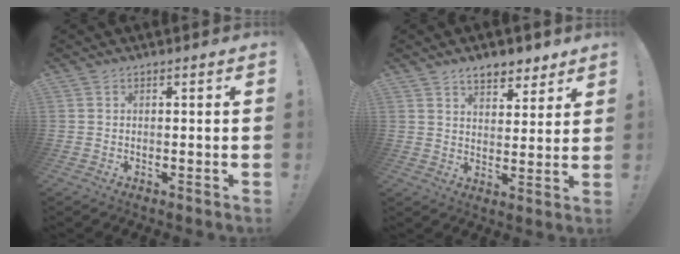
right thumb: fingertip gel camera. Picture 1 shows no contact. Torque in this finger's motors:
{"motor_torque": [0.21, 1.81, 0.17, 0.00, 0.00]}